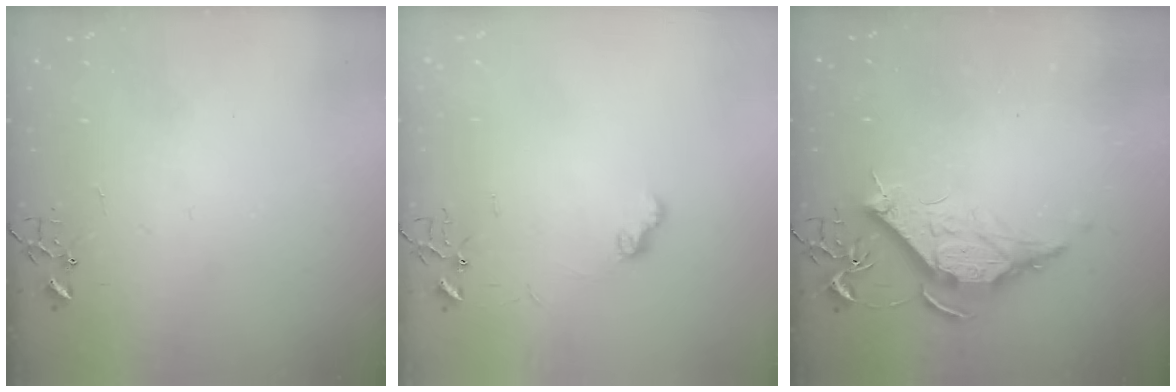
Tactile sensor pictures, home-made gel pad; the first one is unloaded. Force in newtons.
{"total": 6.9, "press": 6.9, "slide": 0.7}
{"total": 10.8, "press": 10.8, "slide": 0.3}